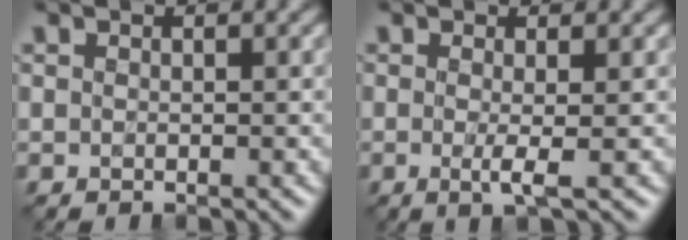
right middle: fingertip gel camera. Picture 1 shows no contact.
{"total": 1.3, "force": [-0.4, -0.3, 1.2], "torque": [-0.024, -0.004, -0.007]}